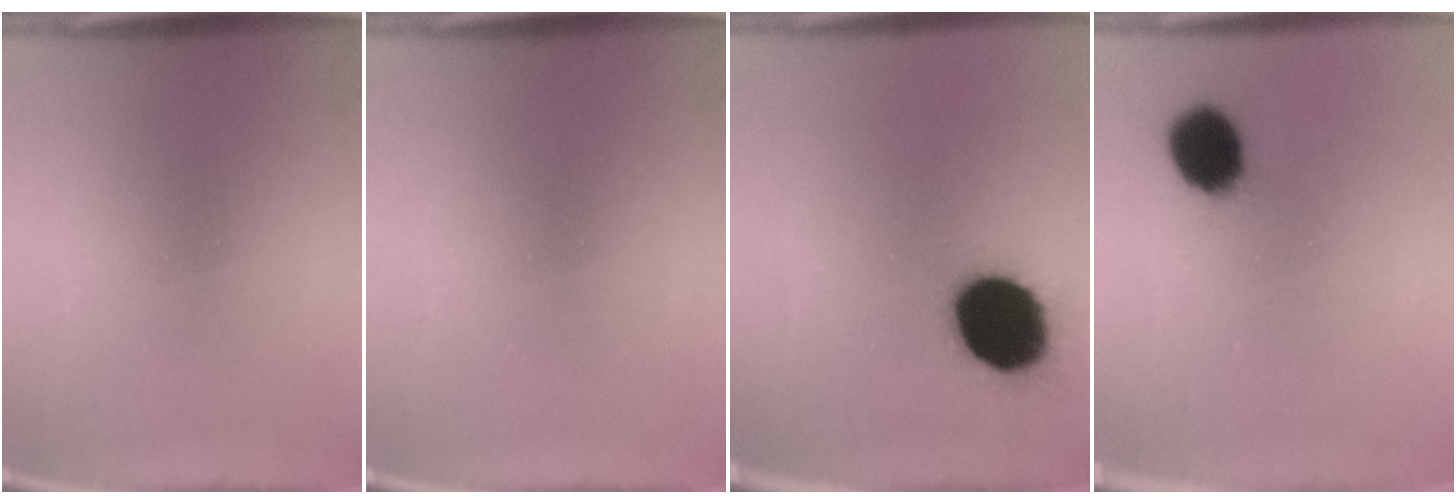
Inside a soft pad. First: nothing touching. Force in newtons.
{"total": 0.0}
{"total": 19.4}
{"total": 10.6}